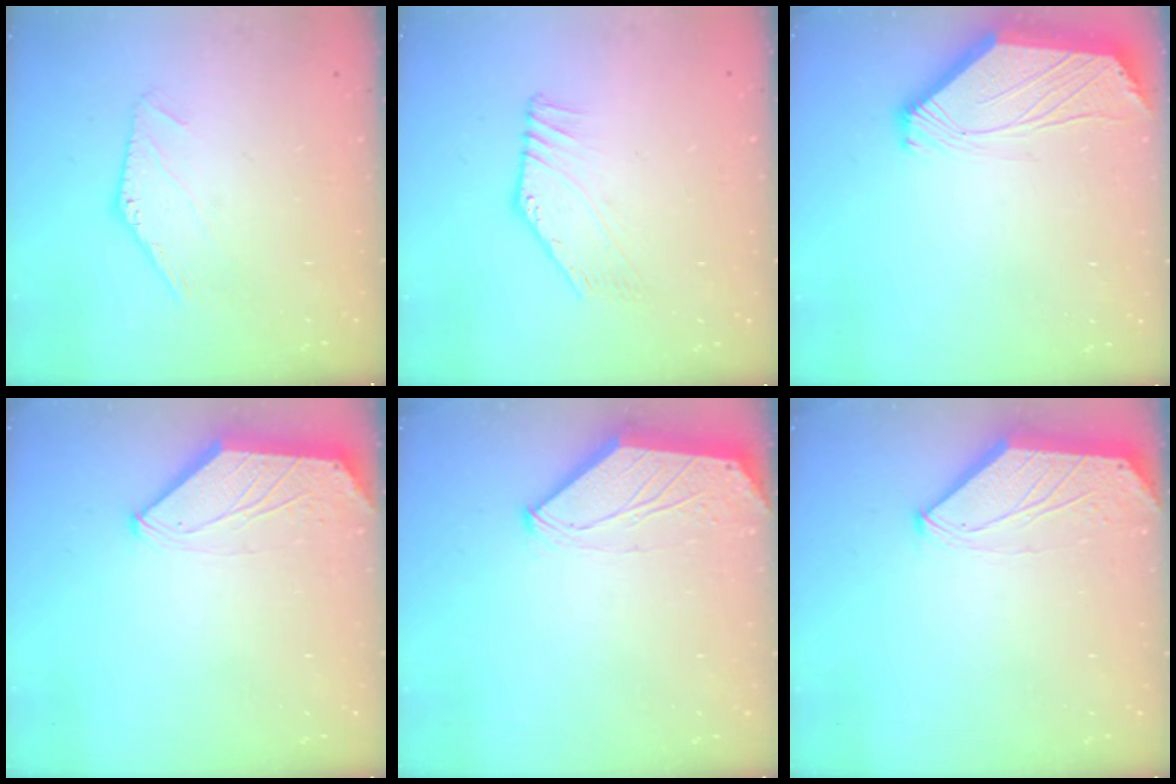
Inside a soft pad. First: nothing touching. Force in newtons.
{"total": 2.8, "press": 2.8, "slide": 0.0}
{"total": 2.4, "press": 2.4, "slide": 0.6}
{"total": 0.8, "press": 0.7, "slide": 0.3}
{"total": 0.0}
{"total": 0.0}